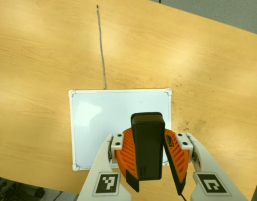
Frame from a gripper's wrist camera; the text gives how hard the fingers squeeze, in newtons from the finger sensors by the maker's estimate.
{"total": 8.5, "left": 9.1, "right": 8.0}